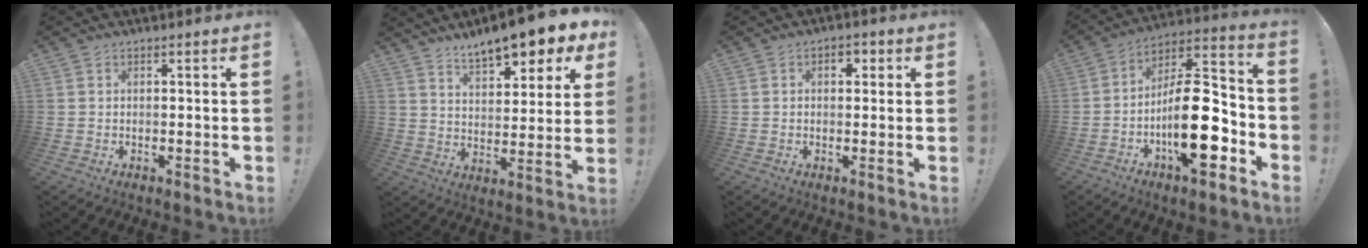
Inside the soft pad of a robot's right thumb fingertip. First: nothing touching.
{"total": 11.2, "force": [9.0, 3.0, 6.0], "torque": [-0.091, -0.067, 0.153]}
{"total": 3.3, "force": [0.6, 2.4, 2.2], "torque": [-0.023, 0.005, 0.005]}
{"total": 21.6, "force": [-6.3, 8.6, 18.7], "torque": [-0.315, 0.041, -0.094]}